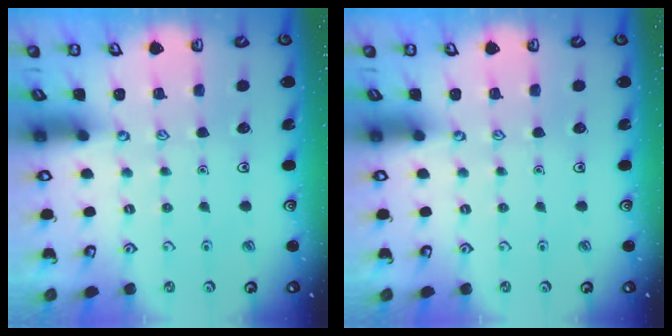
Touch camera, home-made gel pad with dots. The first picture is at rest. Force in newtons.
{"total": 0.0}